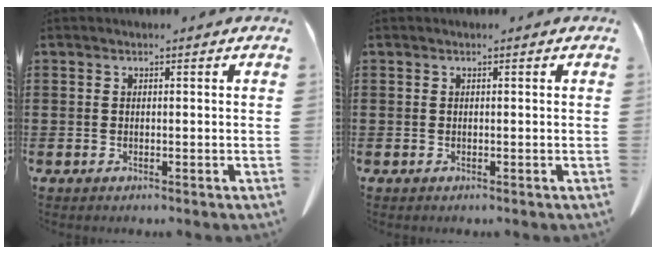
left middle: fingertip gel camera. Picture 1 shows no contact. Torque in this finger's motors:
{"motor_torque": [0.21, -0.05, -0.07, 0.00]}